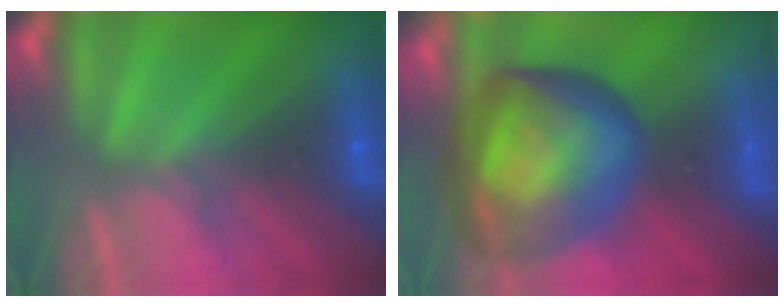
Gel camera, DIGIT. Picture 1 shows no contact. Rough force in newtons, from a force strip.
{"total": 7.5}